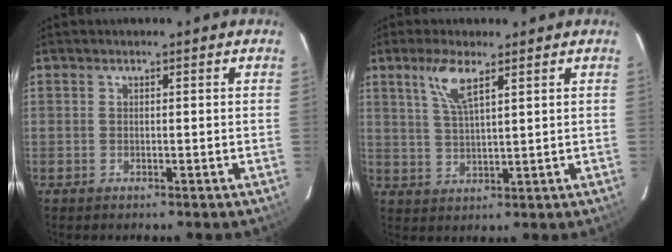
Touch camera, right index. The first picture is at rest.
{"total": 5.7, "force": [3.4, 1.1, 4.5], "torque": [-0.093, 0.001, 0.071]}